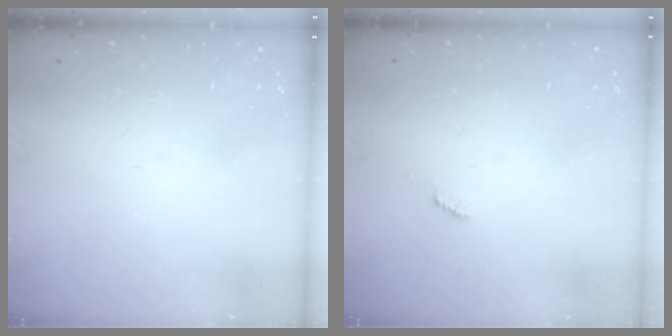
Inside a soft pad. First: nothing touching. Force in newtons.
{"total": 2.5, "press": 2.5, "slide": 0.4}